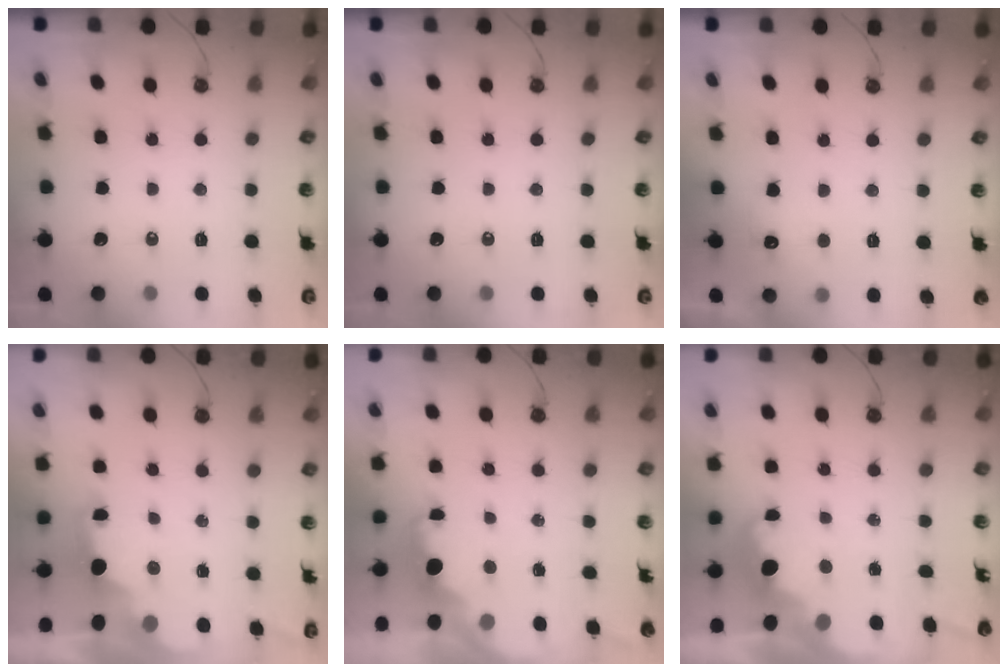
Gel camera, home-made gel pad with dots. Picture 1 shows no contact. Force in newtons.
{"total": 0.0}
{"total": 6.2, "press": 6.1, "slide": 1.3}
{"total": 2.4, "press": 2.3, "slide": 0.8}
{"total": 2.2, "press": 2.0, "slide": 0.9}
{"total": 4.5, "press": 4.4, "slide": 0.6}